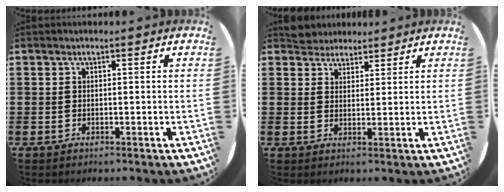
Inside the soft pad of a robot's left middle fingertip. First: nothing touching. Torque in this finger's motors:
{"motor_torque": [0.34, -0.39, 0.01, 0.01]}